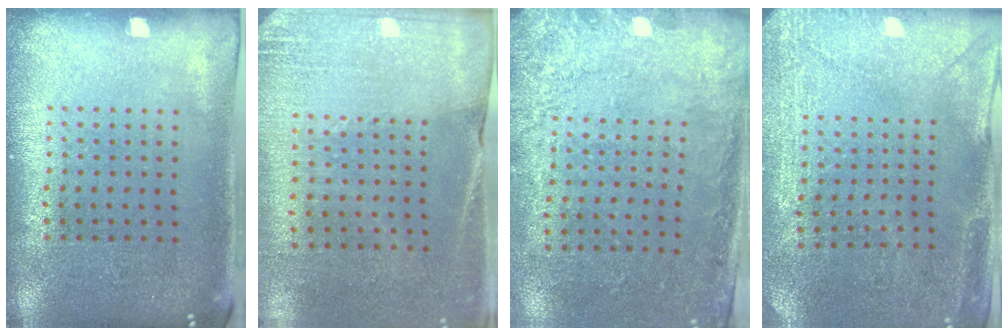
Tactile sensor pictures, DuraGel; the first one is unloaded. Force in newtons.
{"total": 2.7, "press": 2.6, "slide": 0.9}
{"total": 2.7, "press": 2.0, "slide": 1.8}
{"total": 2.9, "press": 2.7, "slide": 1.0}